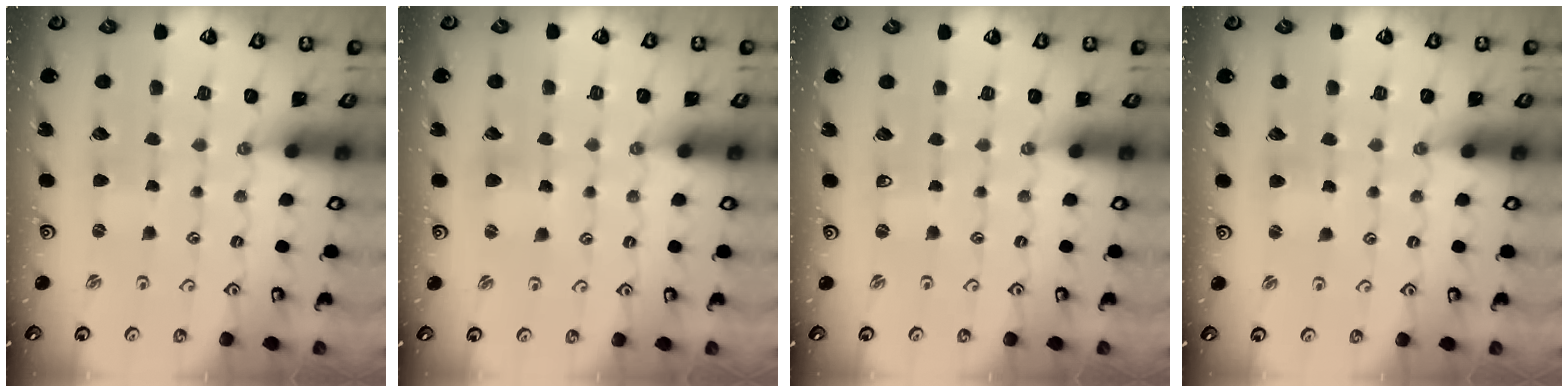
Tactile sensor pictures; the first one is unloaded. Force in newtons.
{"total": 4.2, "press": 4.1, "slide": 0.4}
{"total": 0.0}
{"total": 2.2, "press": 2.2, "slide": 0.3}